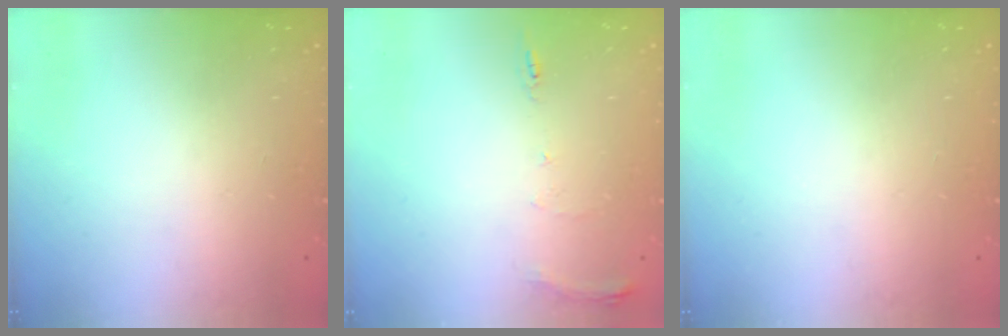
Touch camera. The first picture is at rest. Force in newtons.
{"total": 7.4, "press": 7.4, "slide": 0.8}
{"total": 0.0}